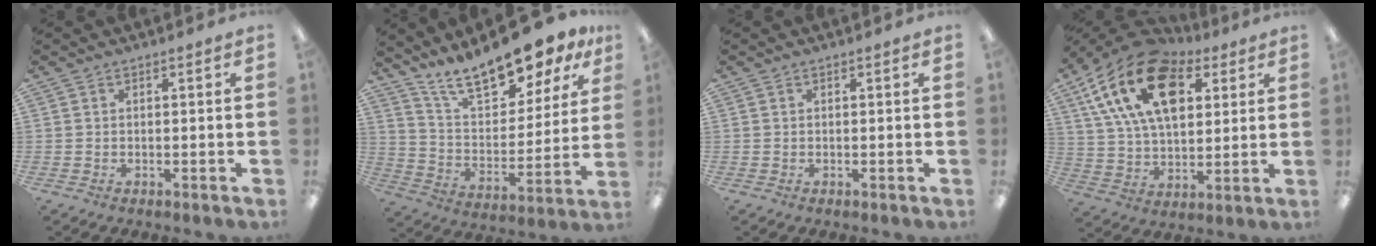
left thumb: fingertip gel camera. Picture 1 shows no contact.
{"total": 17.4, "force": [14.4, 5.6, 7.9], "torque": [-0.150, -0.093, 0.255]}
{"total": 0.0}
{"total": 21.4, "force": [9.7, 12.9, 14.1], "torque": [-0.262, -0.029, 0.172]}